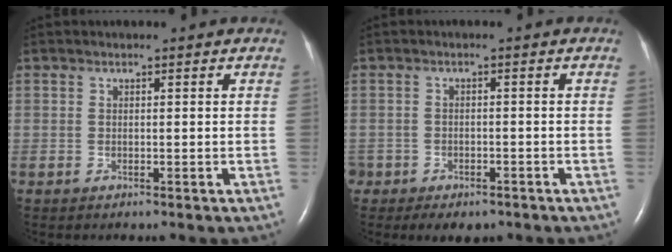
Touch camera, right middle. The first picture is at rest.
{"total": 6.9, "force": [-5.0, 4.1, 2.4], "torque": [-0.036, 0.007, -0.067]}